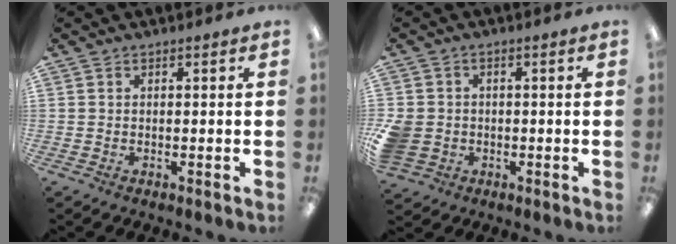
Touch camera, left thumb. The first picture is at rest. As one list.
[{"total": 5.7, "force": [-1.1, 5.2, 2.2], "torque": [-0.052, 0.008, -0.019]}]